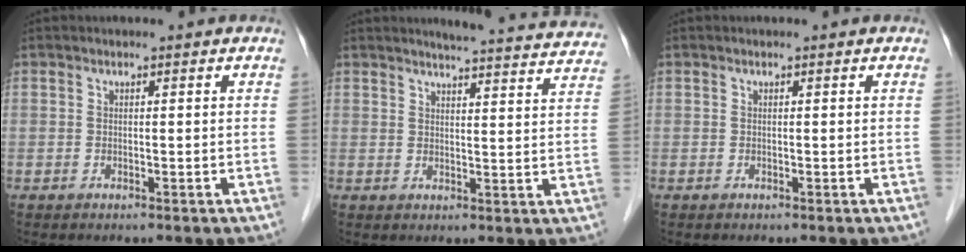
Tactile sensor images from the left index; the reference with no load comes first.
{"total": 17.5, "force": [16.7, 0.9, 4.9], "torque": [-0.056, -0.042, 0.184]}
{"total": 0.0}